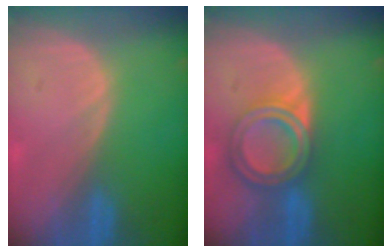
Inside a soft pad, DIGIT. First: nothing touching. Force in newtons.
{"total": 6.8, "press": 6.0, "slide": 3.2}